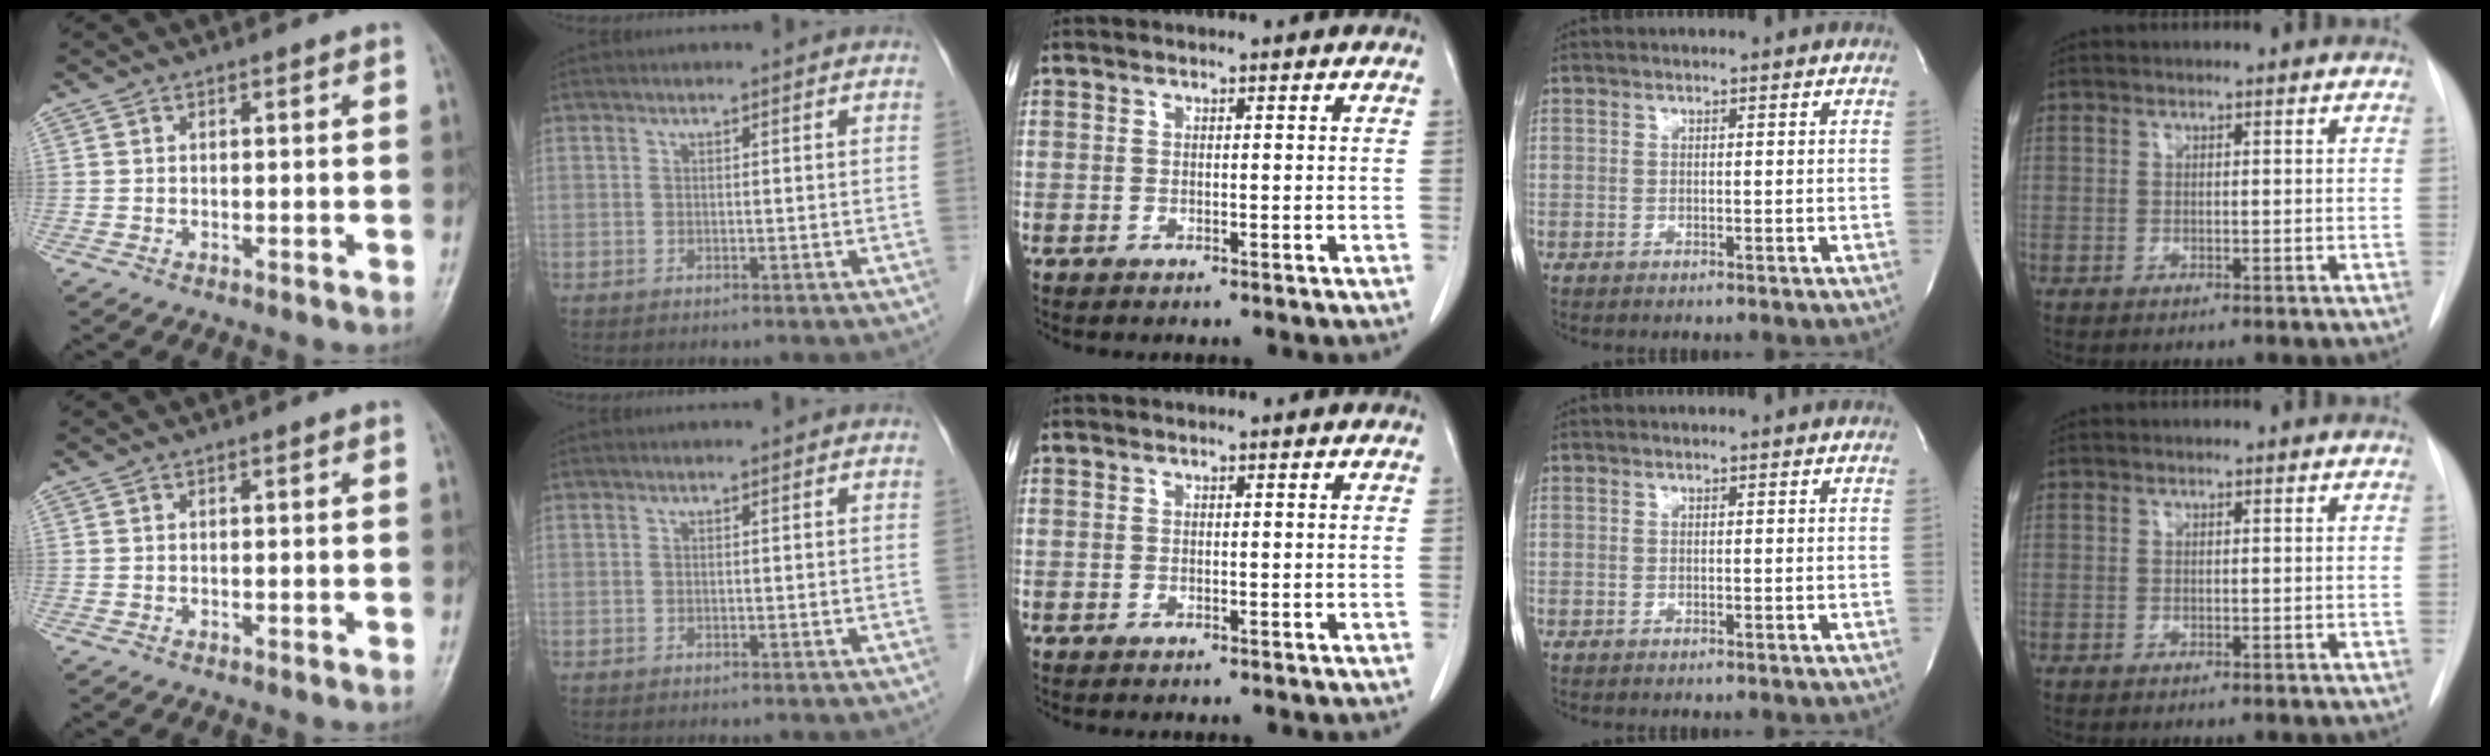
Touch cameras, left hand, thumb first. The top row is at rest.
{}